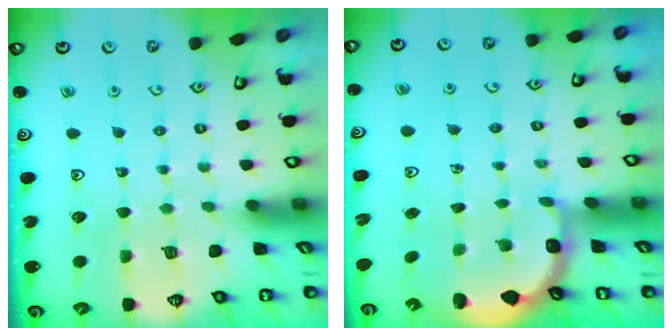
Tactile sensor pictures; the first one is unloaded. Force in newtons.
{"total": 2.7, "press": 2.0, "slide": 1.8}